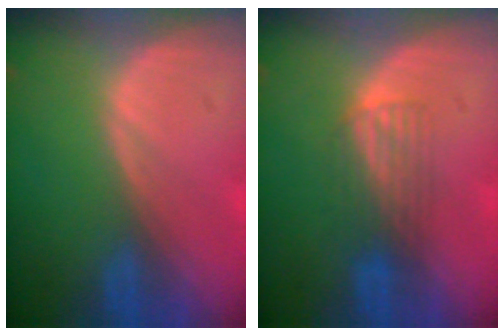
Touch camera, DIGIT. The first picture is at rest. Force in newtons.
{"total": 3.7, "press": 3.5, "slide": 1.1}